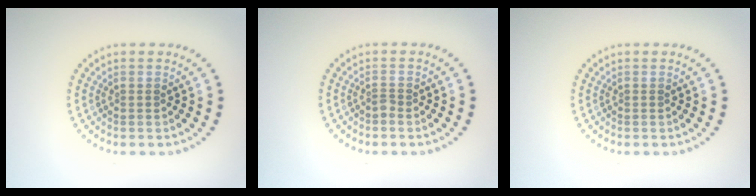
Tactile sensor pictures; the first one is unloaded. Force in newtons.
{"total": 0.7, "press": 0.5, "slide": 0.5}
{"total": 0.0}